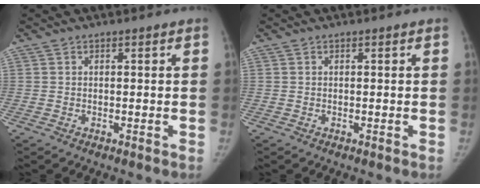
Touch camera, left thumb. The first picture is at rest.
{"total": 0.0}